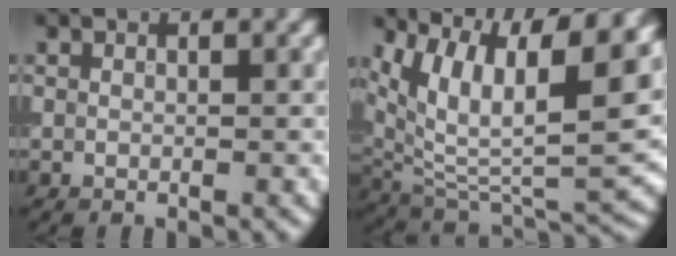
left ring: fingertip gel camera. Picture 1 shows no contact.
{"total": 15.3, "force": [6.4, 7.0, 12.0], "torque": [-0.189, 0.014, 0.116]}